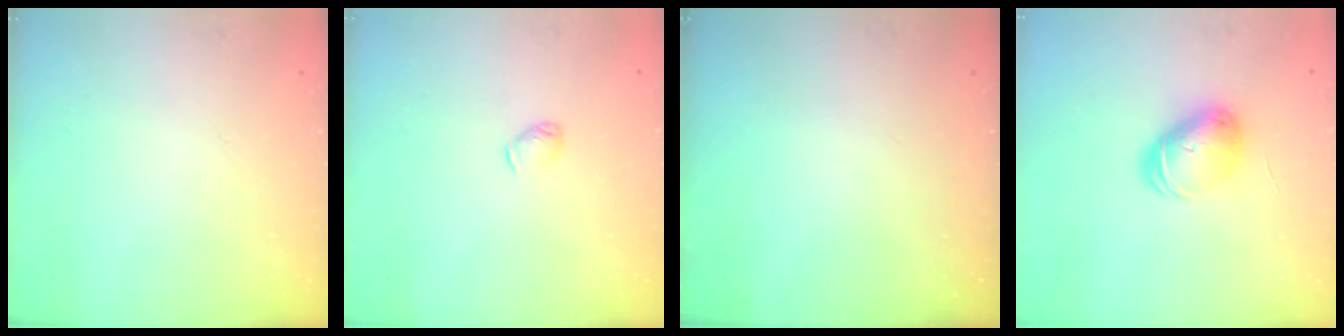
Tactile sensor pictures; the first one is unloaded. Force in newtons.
{"total": 2.9, "press": 2.9, "slide": 0.5}
{"total": 0.0}
{"total": 8.6, "press": 8.6, "slide": 0.7}